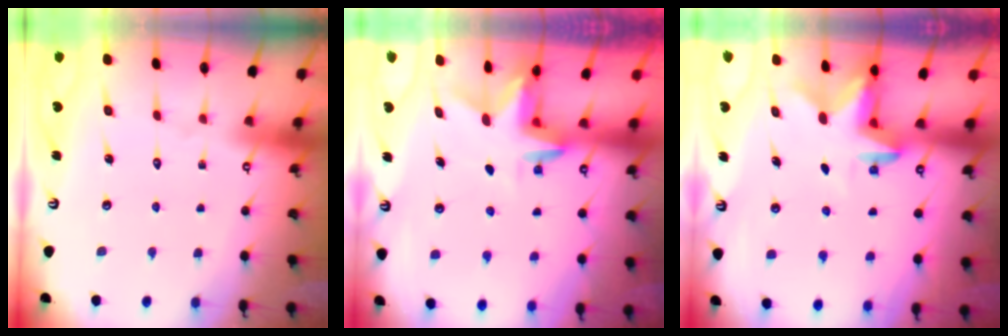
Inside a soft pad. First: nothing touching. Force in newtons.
{"total": 3.0, "press": 3.0, "slide": 0.2}
{"total": 2.9, "press": 2.8, "slide": 0.6}